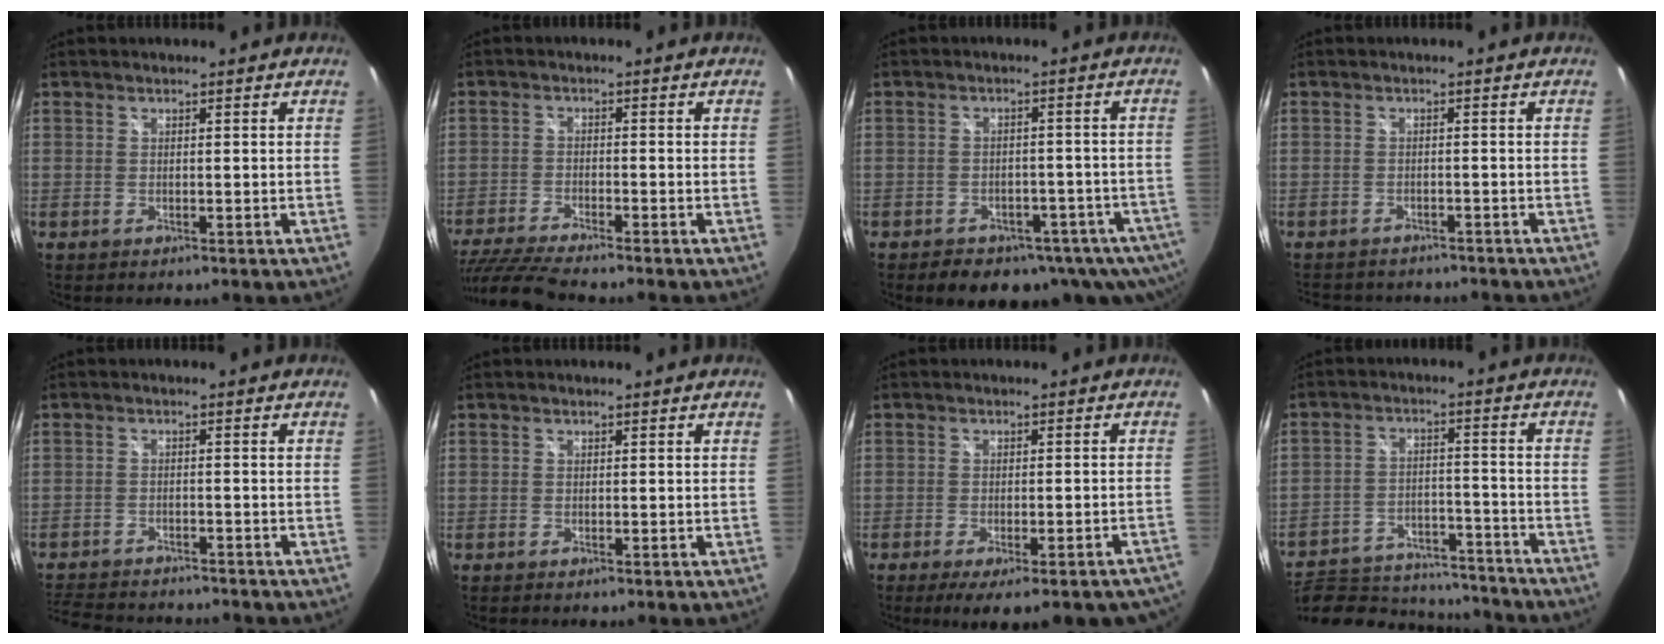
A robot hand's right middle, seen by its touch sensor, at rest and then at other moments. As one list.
[{"total": 10.0, "force": [-9.0, 0.0, 4.3], "torque": [-0.114, -0.029, -0.167]}, {"total": 11.9, "force": [-7.9, 6.6, 5.9], "torque": [-0.113, 0.000, -0.090]}, {"total": 8.0, "force": [-7.0, 2.9, 2.5], "torque": [-0.060, -0.015, -0.101]}, {"total": 11.9, "force": [-10.6, 3.6, 4.1], "torque": [-0.107, -0.011, -0.167]}, {"total": 0.0}, {"total": 14.0, "force": [-11.4, 2.8, 7.6], "torque": [-0.121, -0.043, -0.140]}, {"total": 19.9, "force": [-16.6, 8.3, 7.1], "torque": [-0.159, 0.006, -0.218]}]